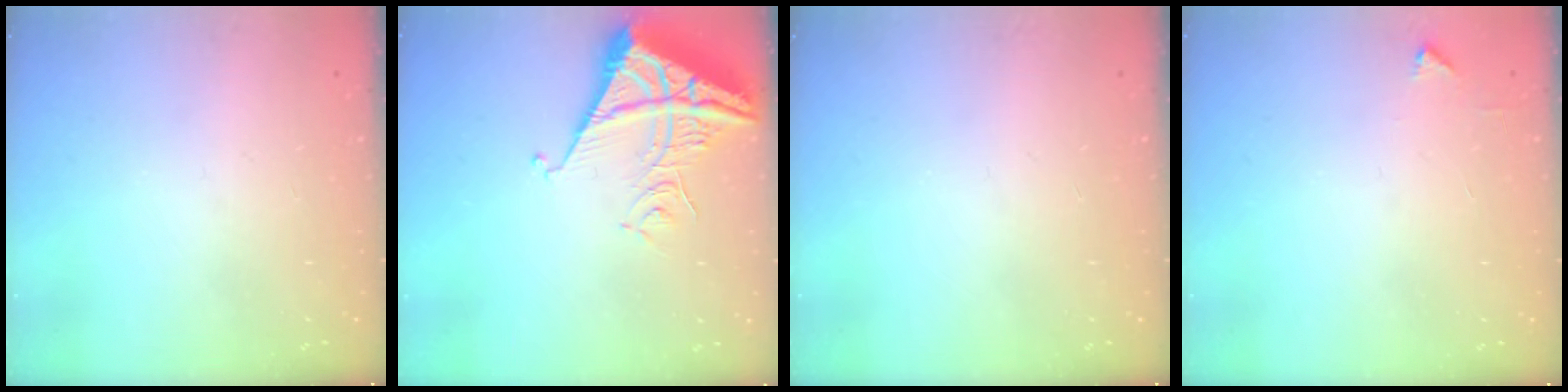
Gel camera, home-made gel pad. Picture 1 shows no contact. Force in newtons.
{"total": 9.1, "press": 9.1, "slide": 1.0}
{"total": 0.0}
{"total": 2.1, "press": 2.1, "slide": 0.3}